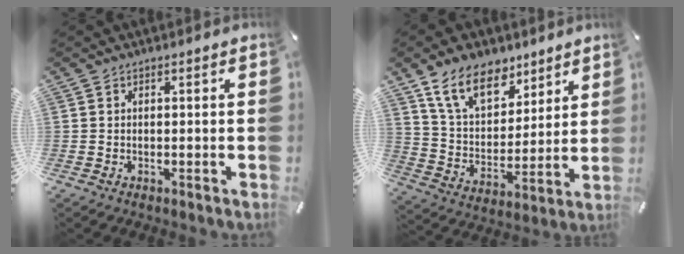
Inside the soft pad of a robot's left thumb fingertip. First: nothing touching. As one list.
[{"total": 14.6, "force": [9.6, 8.6, 6.8], "torque": [-0.136, -0.041, 0.184]}]